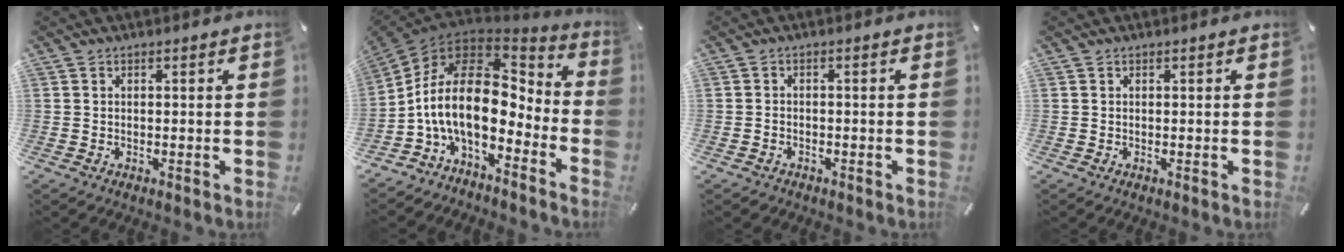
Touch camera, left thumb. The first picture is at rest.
{"total": 18.5, "force": [-2.1, 11.0, 14.7], "torque": [-0.309, -0.011, -0.039]}
{"total": 1.5, "force": [-1.1, 1.0, 0.3], "torque": [-0.008, 0.007, -0.023]}
{"total": 0.0}